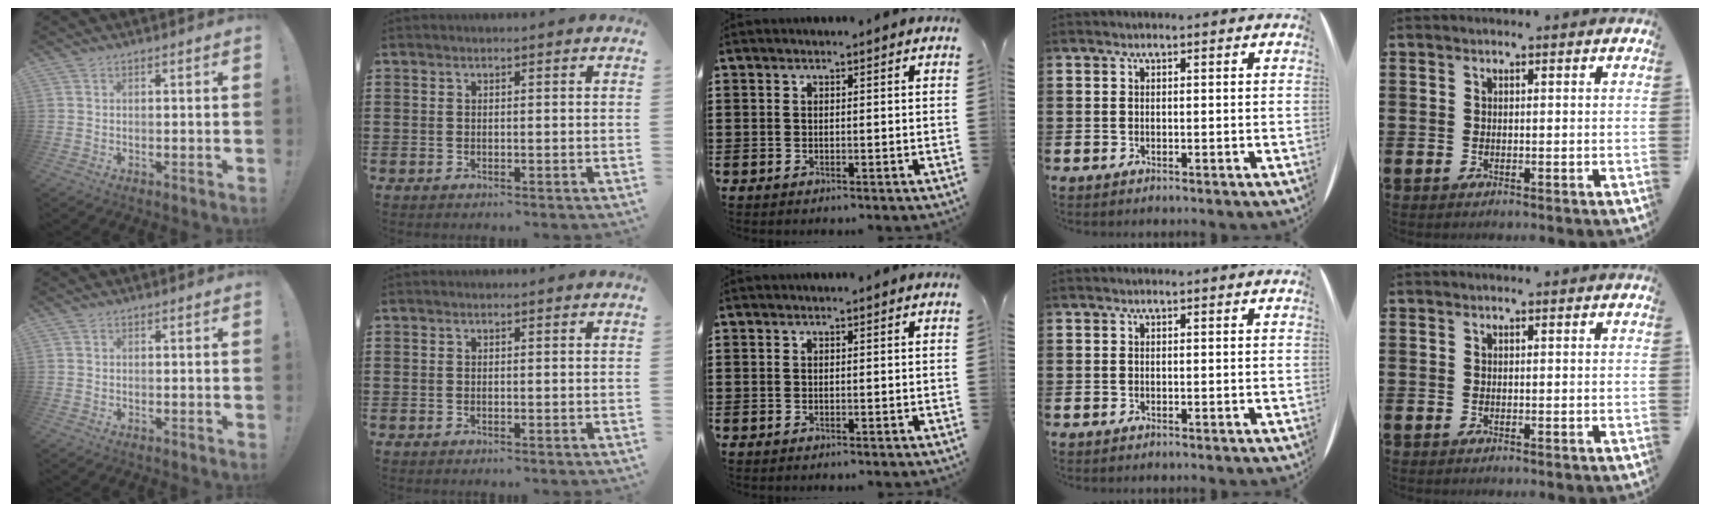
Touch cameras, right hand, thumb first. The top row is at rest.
{}